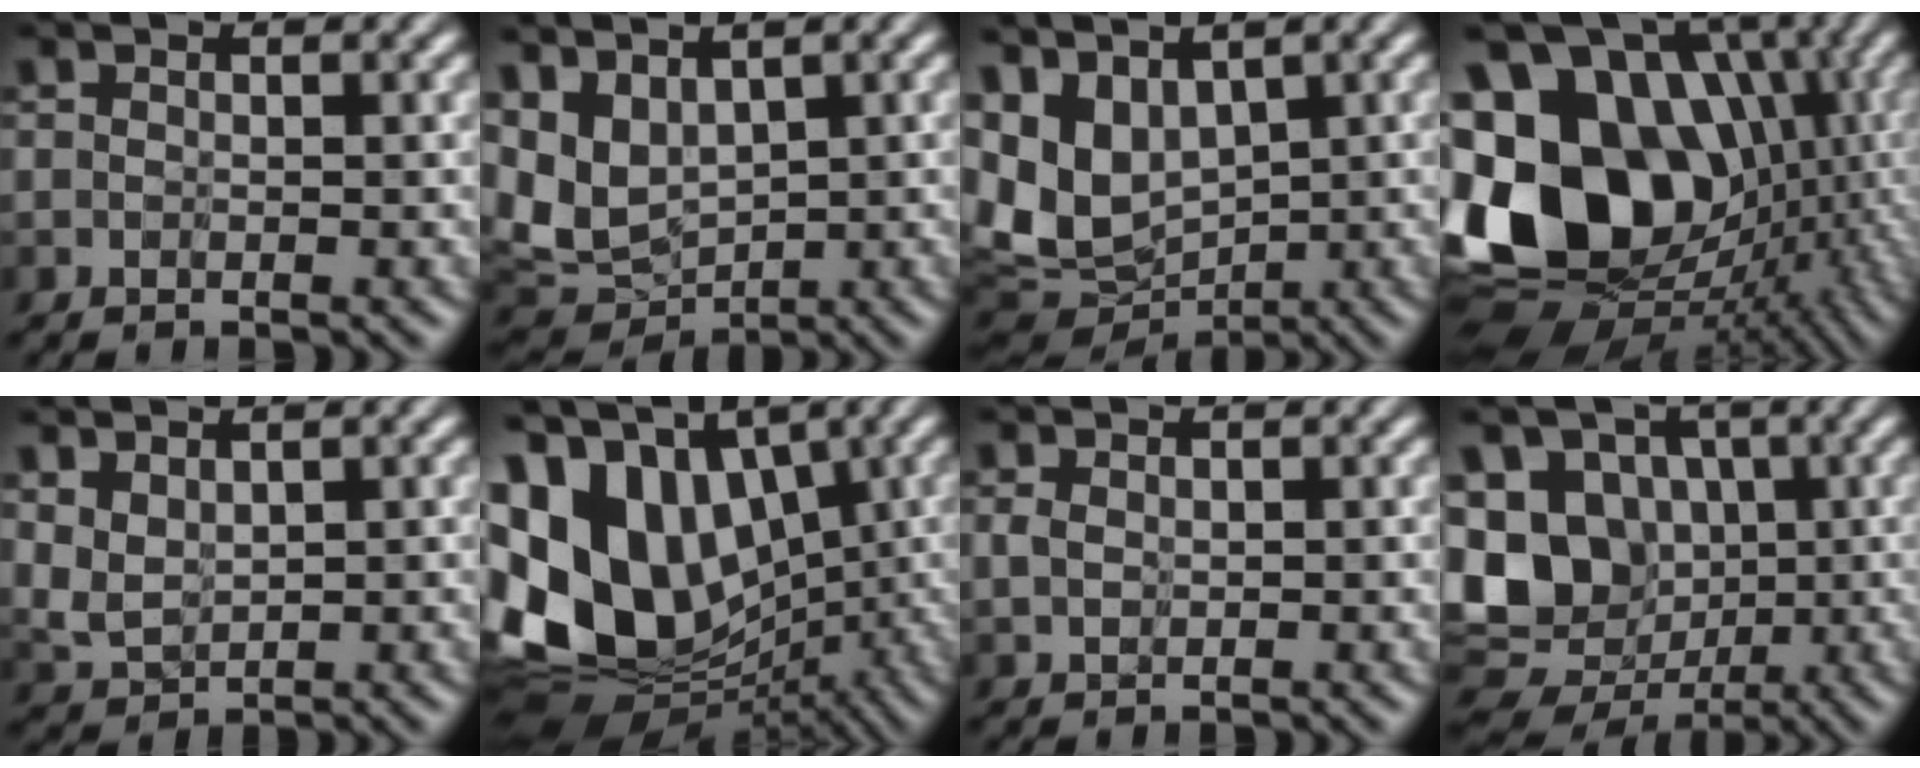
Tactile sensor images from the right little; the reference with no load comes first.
{"total": 4.4, "force": [1.2, 2.6, 3.4], "torque": [-0.103, -0.021, 0.037]}
{"total": 6.2, "force": [1.0, 4.2, 4.5], "torque": [-0.109, -0.021, 0.050]}
{"total": 20.0, "force": [-0.1, 15.9, 12.2], "torque": [-0.235, 0.000, -0.019]}
{"total": 1.8, "force": [0.9, 1.0, 1.2], "torque": [-0.054, -0.017, 0.038]}
{"total": 13.8, "force": [1.8, 10.0, 9.4], "torque": [-0.213, -0.006, 0.057]}
{"total": 0.0}
{"total": 11.6, "force": [-1.2, 10.1, 5.6], "torque": [-0.152, 0.005, -0.011]}